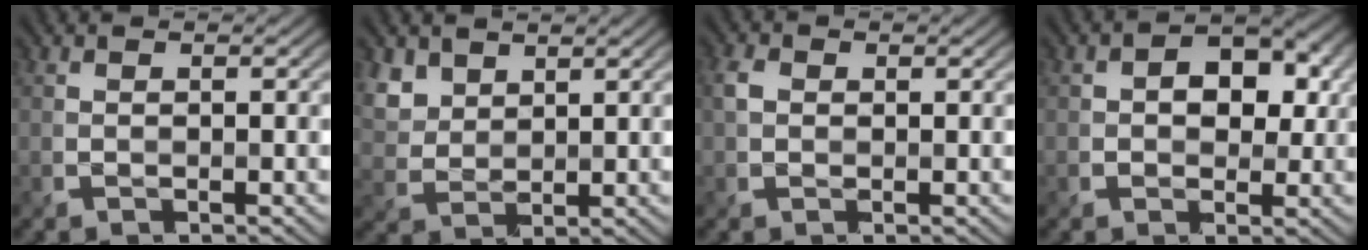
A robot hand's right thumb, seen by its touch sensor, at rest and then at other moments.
{"total": 4.5, "force": [3.1, 2.7, 1.8], "torque": [-0.059, -0.001, 0.072]}
{"total": 2.1, "force": [0.3, 1.7, 1.2], "torque": [-0.033, 0.002, 0.005]}
{"total": 5.7, "force": [0.9, 4.2, 3.6], "torque": [-0.052, 0.001, 0.005]}